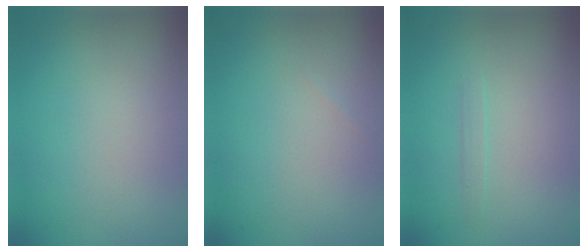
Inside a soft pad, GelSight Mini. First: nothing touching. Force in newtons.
{"total": 0.0}
{"total": 0.6, "press": 0.6, "slide": 0.0}